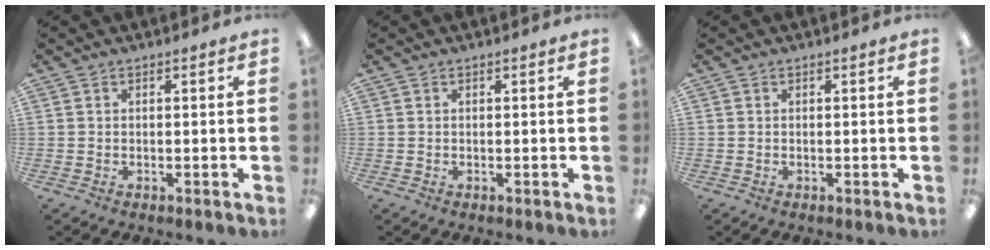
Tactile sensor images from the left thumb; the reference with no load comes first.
{"total": 0.0}
{"total": 0.0}